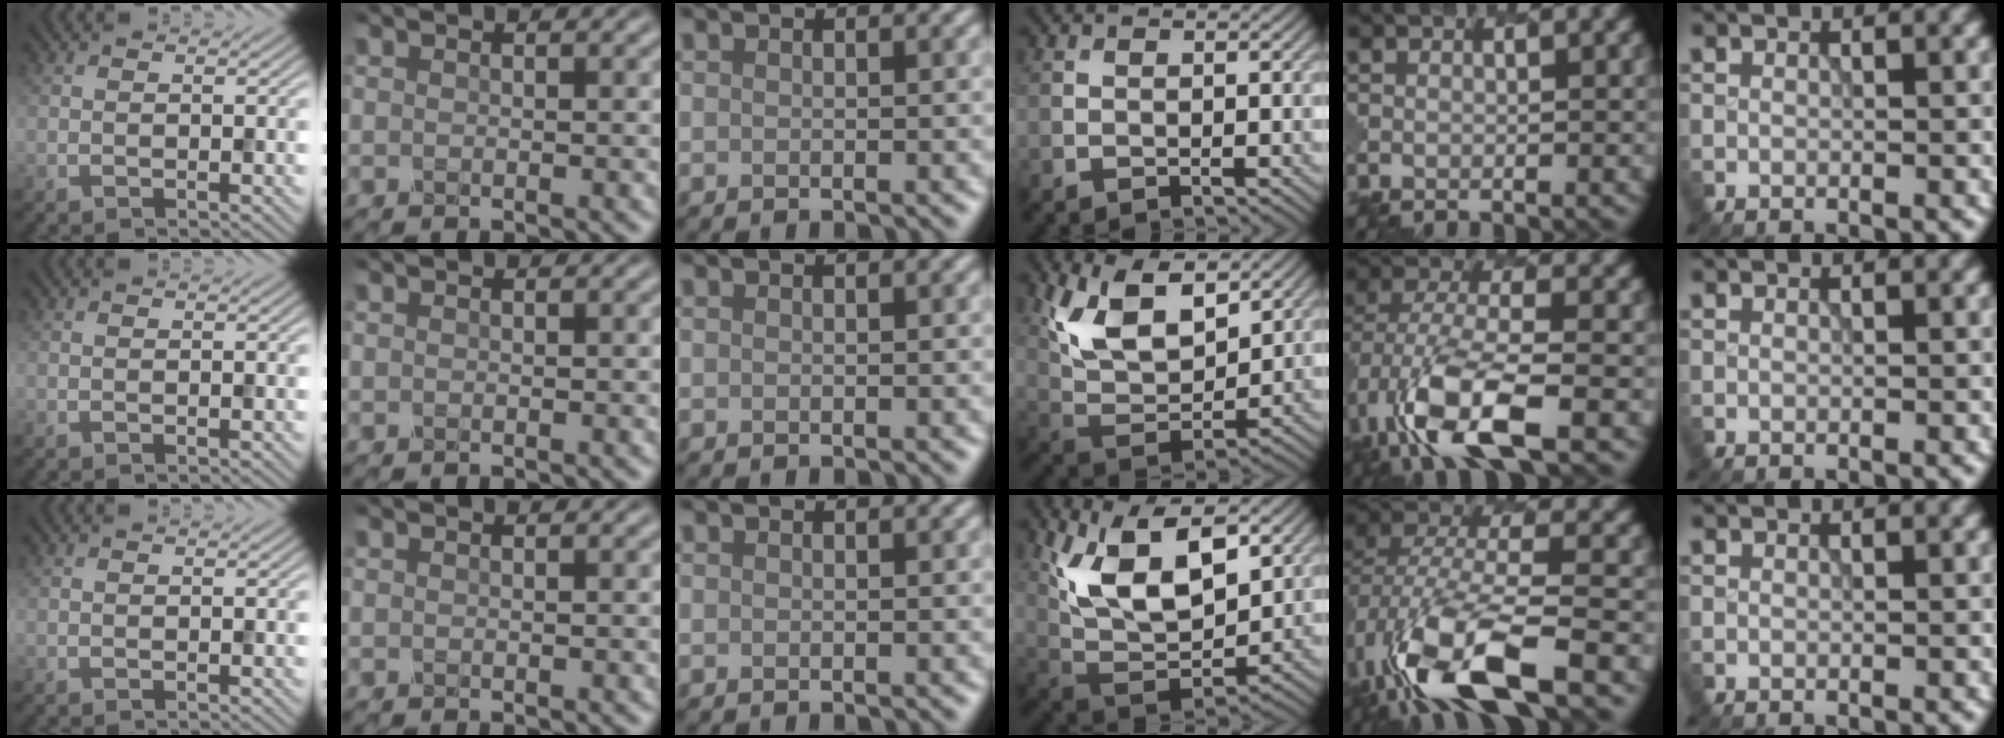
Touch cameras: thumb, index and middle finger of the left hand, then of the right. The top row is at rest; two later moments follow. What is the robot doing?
{"motion": "insert", "object": "pen bag"}